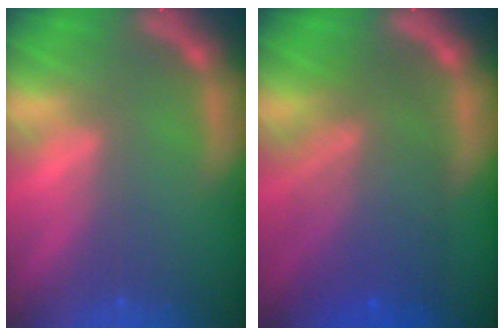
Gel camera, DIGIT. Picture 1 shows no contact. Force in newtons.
{"total": 8.6}